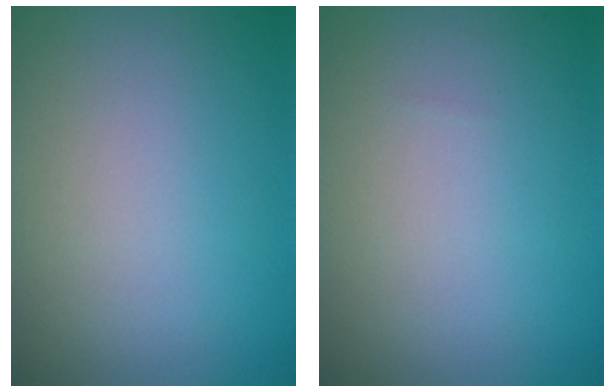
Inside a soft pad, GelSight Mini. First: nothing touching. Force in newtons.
{"total": 0.0}